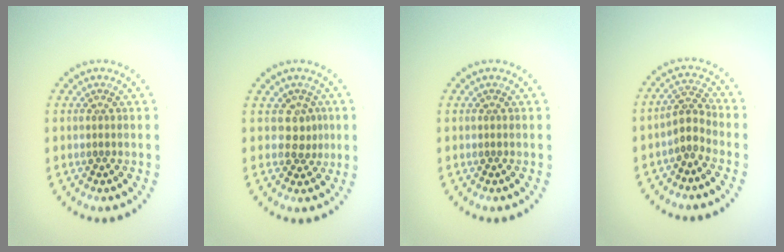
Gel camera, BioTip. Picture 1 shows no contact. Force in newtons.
{"total": 1.8, "press": 1.3, "slide": 1.3}
{"total": 0.0}
{"total": 2.2, "press": 1.7, "slide": 1.3}